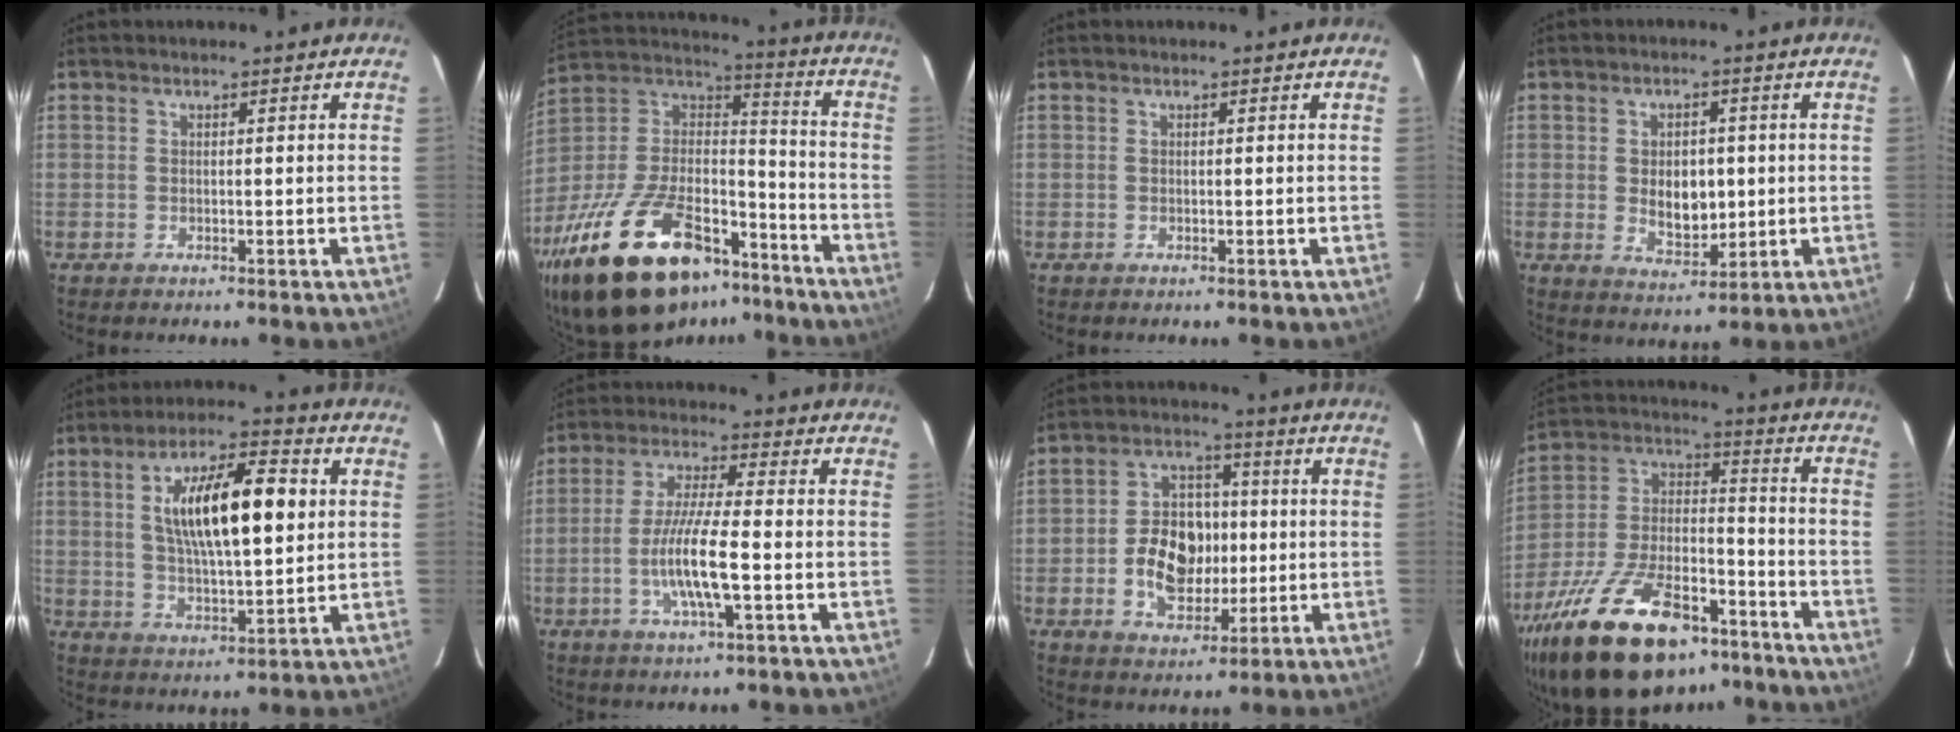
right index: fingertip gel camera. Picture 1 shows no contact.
{"total": 32.9, "force": [-22.1, 14.5, 19.6], "torque": [-0.390, -0.004, -0.345]}
{"total": 0.0}
{"total": 7.2, "force": [0.0, 4.7, 5.4], "torque": [-0.094, -0.003, 0.011]}
{"total": 15.7, "force": [3.5, 4.8, 14.5], "torque": [-0.246, 0.019, 0.062]}
{"total": 9.9, "force": [-2.8, 1.1, 9.5], "torque": [-0.185, -0.007, -0.052]}
{"total": 12.3, "force": [-1.5, 8.8, 8.5], "torque": [-0.172, 0.021, -0.015]}
{"total": 28.3, "force": [-18.8, 12.6, 17.1], "torque": [-0.334, -0.003, -0.296]}